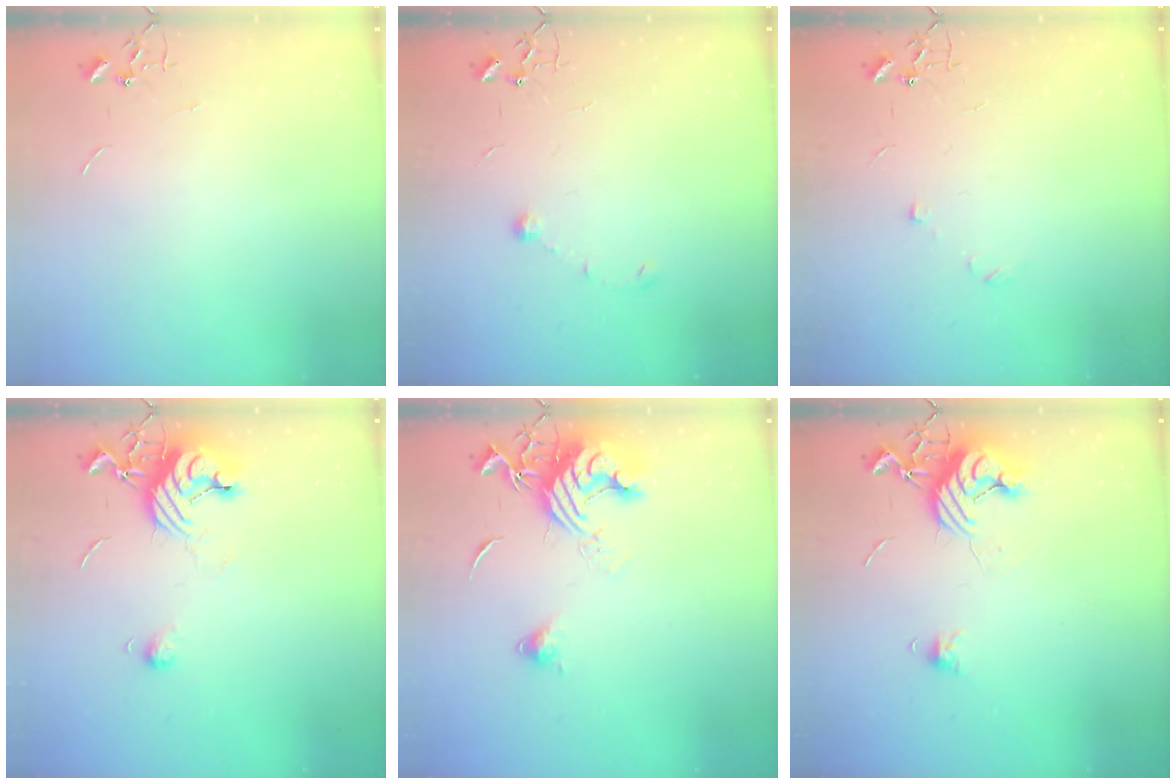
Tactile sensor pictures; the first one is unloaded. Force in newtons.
{"total": 5.4, "press": 5.3, "slide": 0.9}
{"total": 5.7, "press": 5.6, "slide": 0.6}
{"total": 11.3, "press": 11.3, "slide": 1.3}
{"total": 14.2, "press": 14.1, "slide": 1.8}
{"total": 11.4, "press": 11.3, "slide": 1.2}